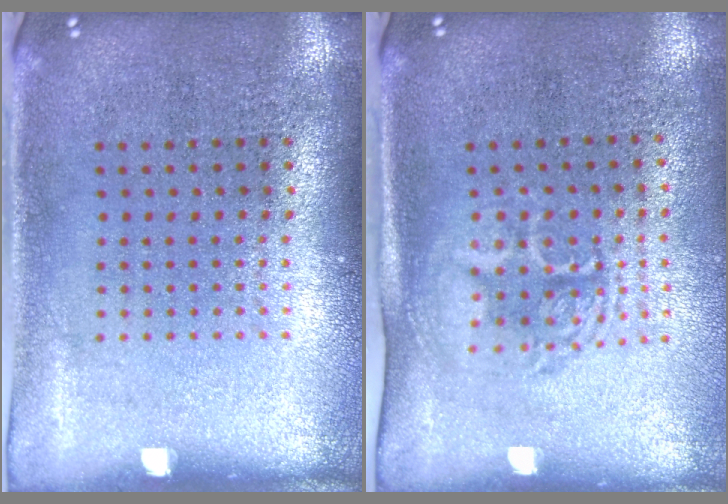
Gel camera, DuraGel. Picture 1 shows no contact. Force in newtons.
{"total": 1.7, "press": 1.4, "slide": 1.0}